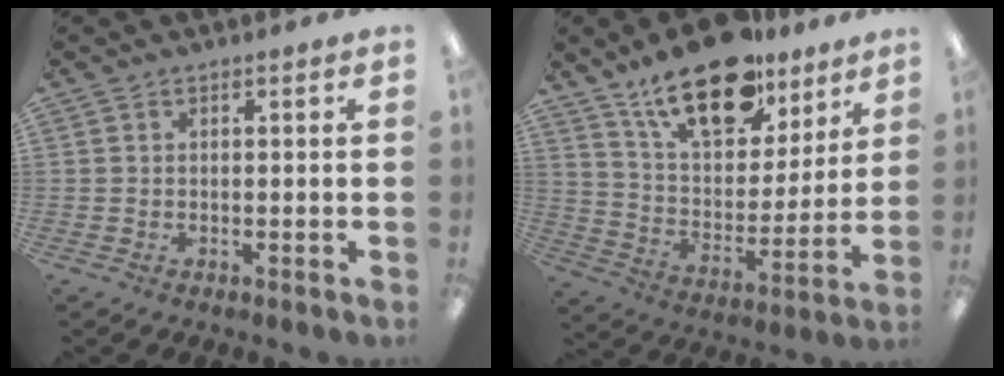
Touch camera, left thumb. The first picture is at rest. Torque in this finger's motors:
{"motor_torque": [0.61, 0.65, 1.60, -1.17, 0.24]}